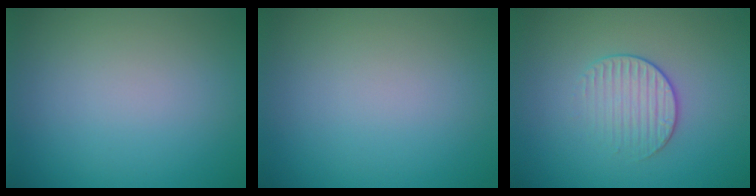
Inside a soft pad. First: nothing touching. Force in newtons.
{"total": 0.0}
{"total": 2.0, "press": 1.4, "slide": 1.4}